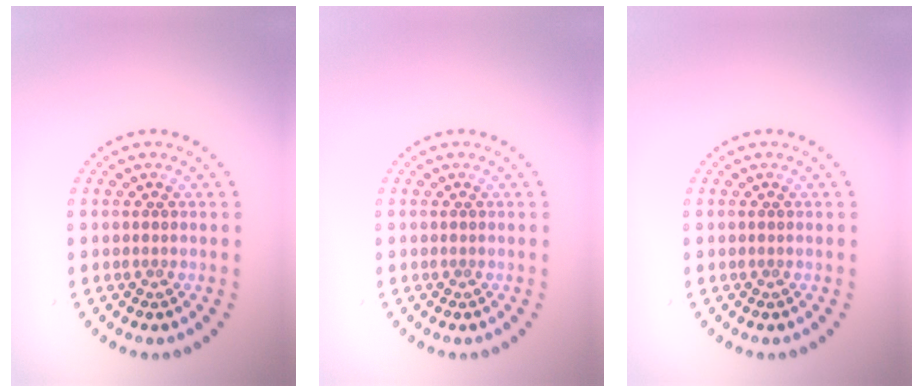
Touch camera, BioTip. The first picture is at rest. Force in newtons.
{"total": 0.0}
{"total": 0.0}